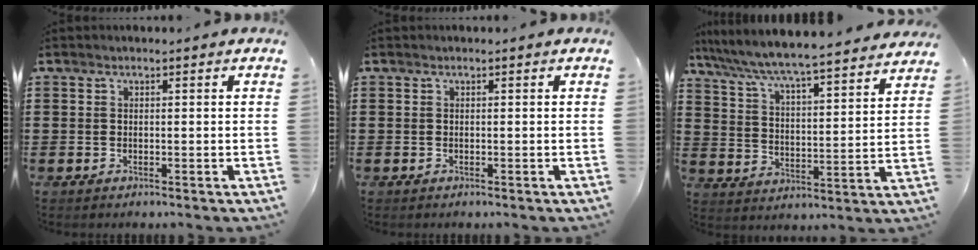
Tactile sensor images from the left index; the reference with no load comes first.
{"total": 0.0}
{"total": 5.6, "force": [5.3, -0.4, 1.7], "torque": [-0.061, -0.043, 0.083]}